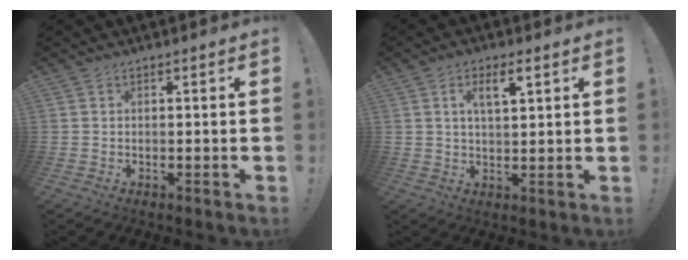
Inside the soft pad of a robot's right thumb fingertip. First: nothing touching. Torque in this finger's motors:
{"motor_torque": [0.08, 0.20, 0.74, -0.02, 0.06]}